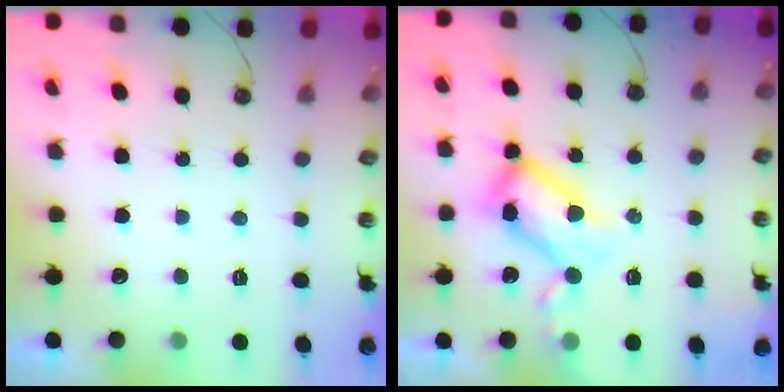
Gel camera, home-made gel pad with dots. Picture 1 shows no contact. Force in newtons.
{"total": 17.5, "press": 17.4, "slide": 1.5}